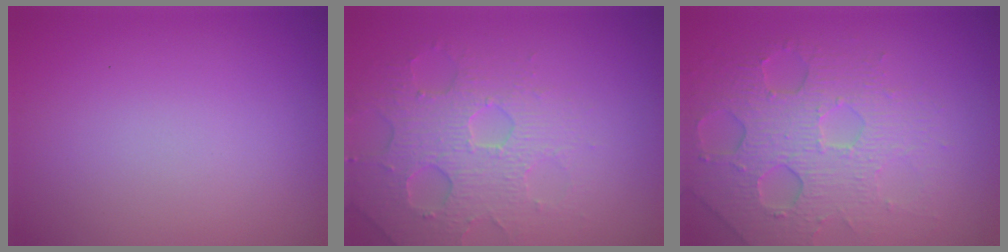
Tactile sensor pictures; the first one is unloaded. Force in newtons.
{"total": 4.5, "press": 3.8, "slide": 2.3}
{"total": 6.2, "press": 4.7, "slide": 4.1}